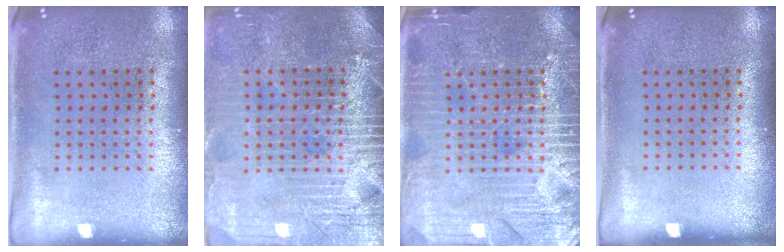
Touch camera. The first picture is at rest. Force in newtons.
{"total": 4.0, "press": 3.6, "slide": 1.8}
{"total": 6.4, "press": 6.4, "slide": 0.8}
{"total": 0.0}